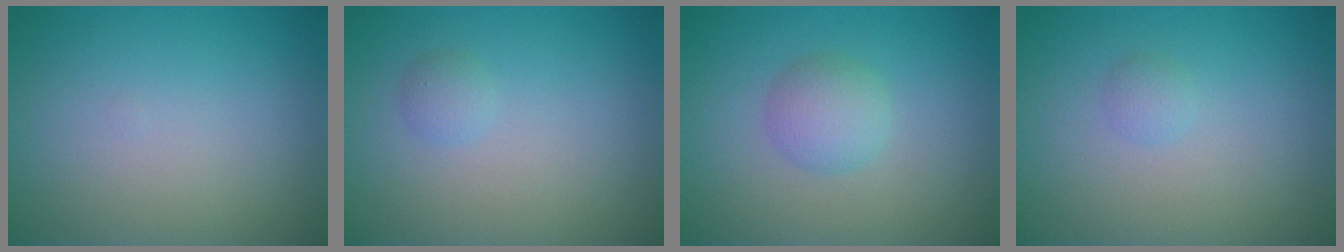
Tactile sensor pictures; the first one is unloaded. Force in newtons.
{"total": 0.9, "press": 0.9, "slide": 0.0}
{"total": 2.5, "press": 2.5, "slide": 0.1}
{"total": 0.9, "press": 0.9, "slide": 0.0}